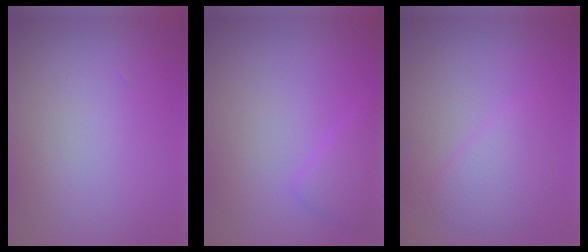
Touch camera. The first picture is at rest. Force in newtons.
{"total": 1.9, "press": 1.9, "slide": 0.1}
{"total": 2.6, "press": 2.6, "slide": 0.3}